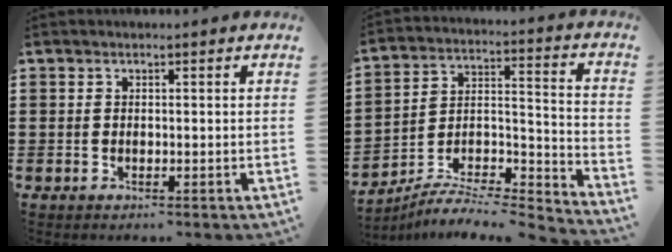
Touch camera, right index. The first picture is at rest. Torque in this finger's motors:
{"motor_torque": [0.60, 1.43, -0.71, -0.21]}